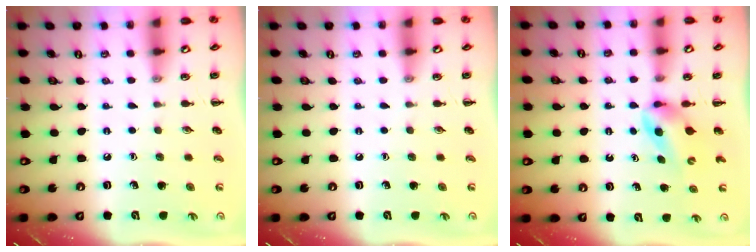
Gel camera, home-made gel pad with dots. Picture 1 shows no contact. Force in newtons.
{"total": 0.0}
{"total": 3.1, "press": 3.0, "slide": 1.0}